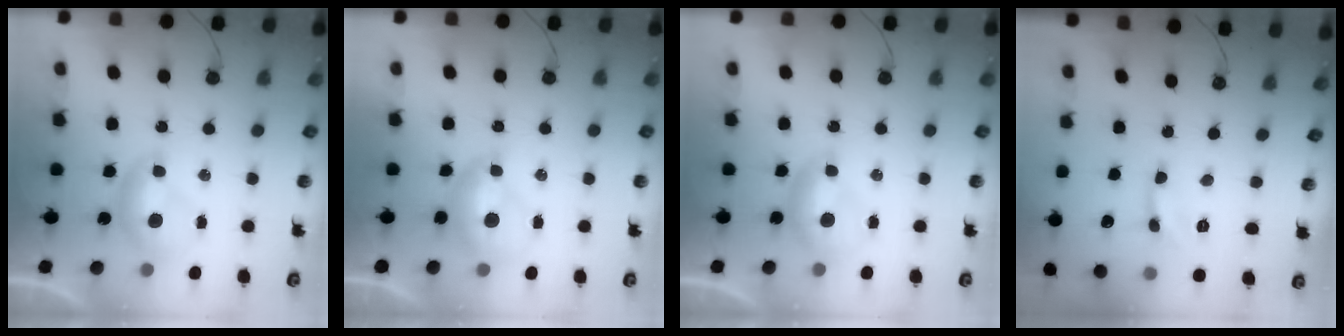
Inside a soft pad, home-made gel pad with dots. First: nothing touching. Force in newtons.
{"total": 1.7, "press": 1.7, "slide": 0.4}
{"total": 0.0}
{"total": 0.7, "press": 0.6, "slide": 0.3}